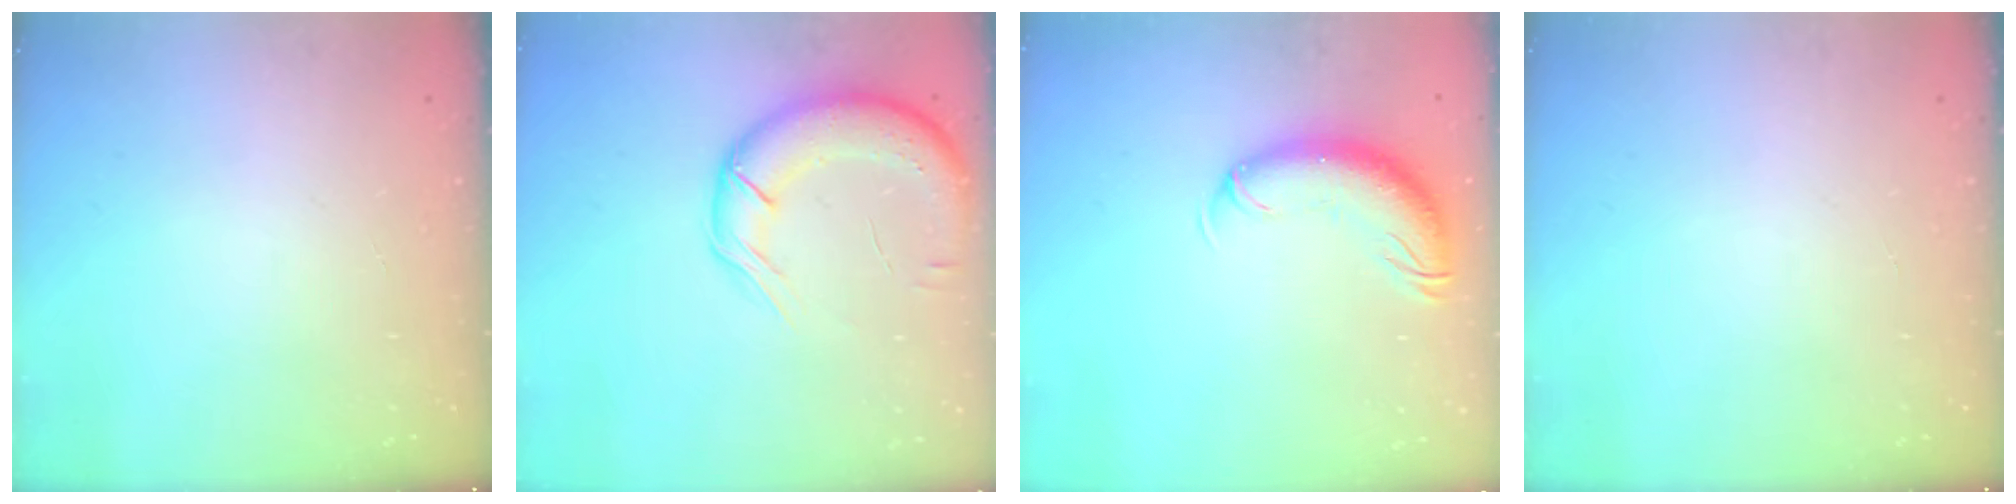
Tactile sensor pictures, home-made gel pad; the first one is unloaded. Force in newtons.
{"total": 14.4, "press": 14.0, "slide": 3.5}
{"total": 12.1, "press": 11.8, "slide": 2.7}
{"total": 0.0}